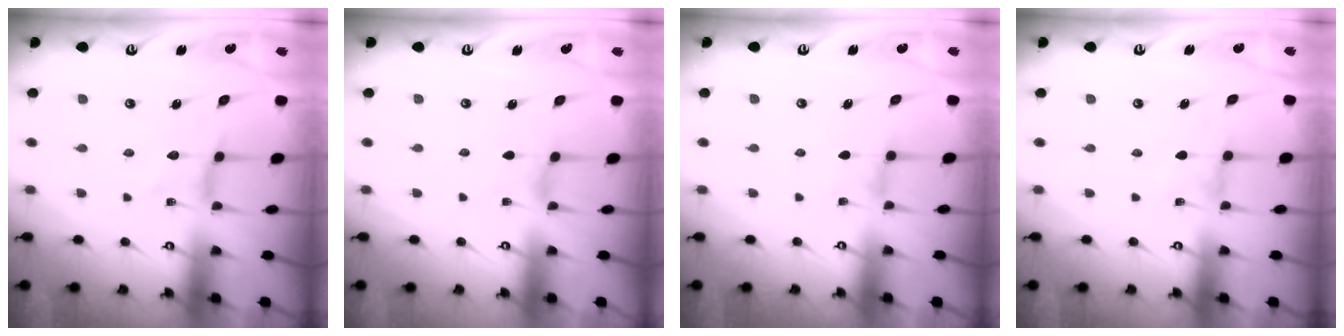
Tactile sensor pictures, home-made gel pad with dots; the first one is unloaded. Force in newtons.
{"total": 0.0}
{"total": 1.4, "press": 1.3, "slide": 0.4}
{"total": 0.0}